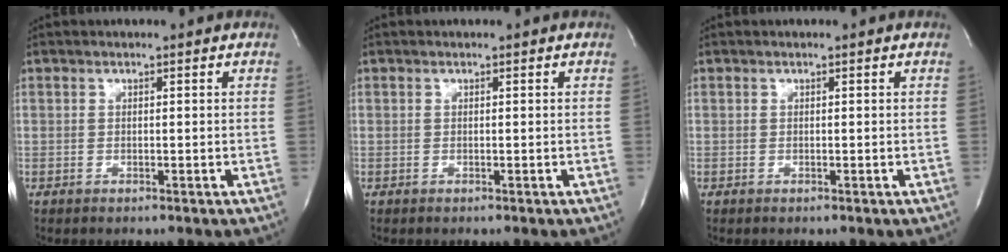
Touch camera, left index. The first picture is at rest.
{"total": 0.0}
{"total": 0.0}